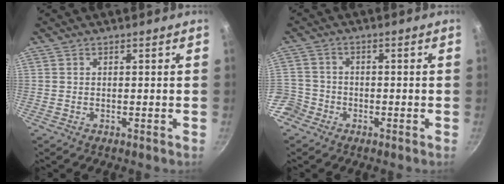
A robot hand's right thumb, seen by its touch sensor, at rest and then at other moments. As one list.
[{"total": 8.8, "force": [-4.0, 7.3, 3.0], "torque": [-0.072, 0.042, -0.079]}]